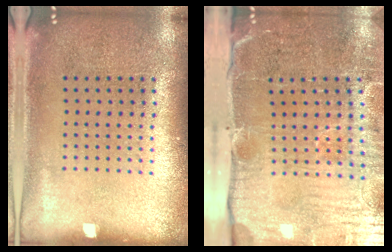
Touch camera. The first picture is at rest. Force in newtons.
{"total": 5.3, "press": 4.4, "slide": 2.9}